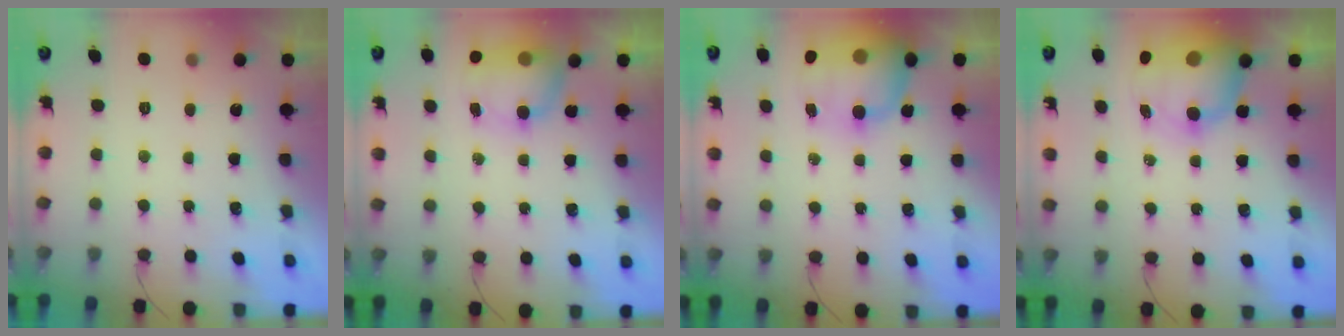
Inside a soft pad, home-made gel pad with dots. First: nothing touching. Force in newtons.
{"total": 7.0, "press": 7.0, "slide": 1.1}
{"total": 15.2, "press": 14.7, "slide": 3.7}
{"total": 13.2, "press": 12.8, "slide": 3.4}